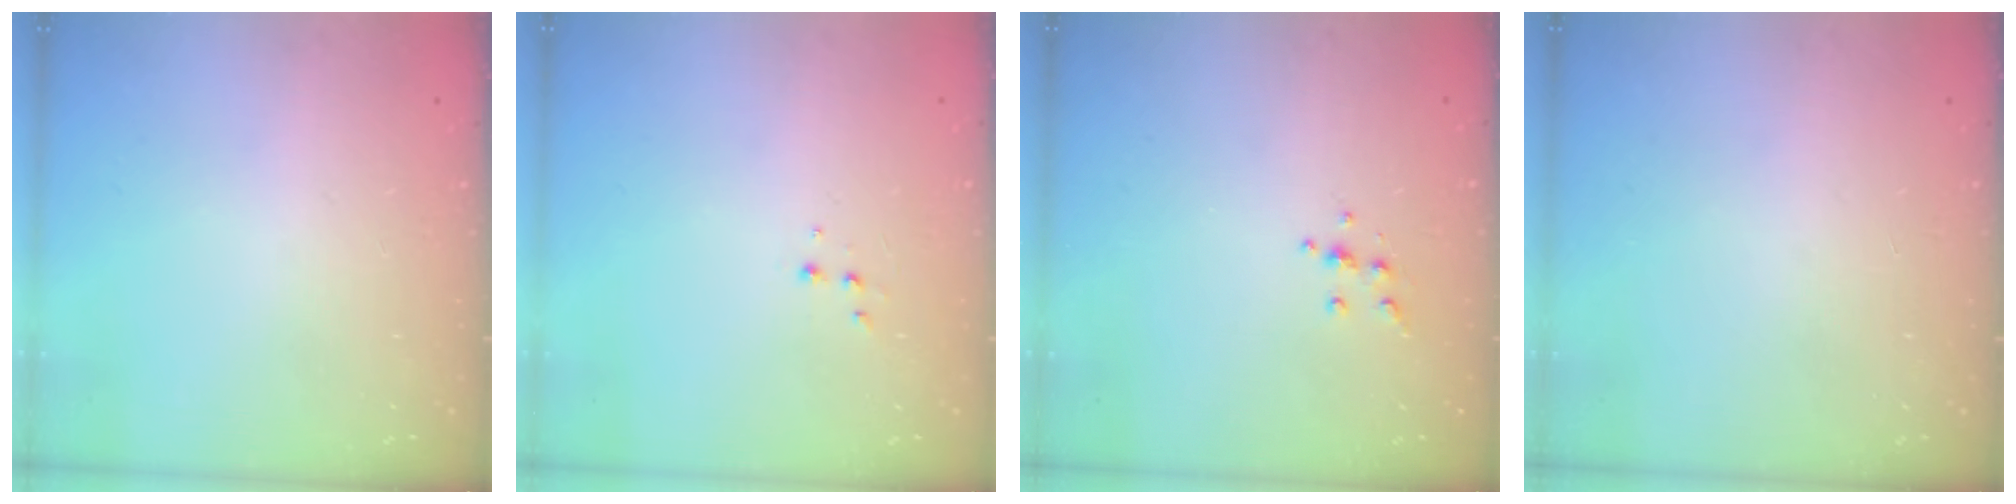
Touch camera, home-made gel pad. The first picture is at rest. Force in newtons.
{"total": 1.9, "press": 1.9, "slide": 0.2}
{"total": 4.2, "press": 4.2, "slide": 0.4}
{"total": 0.0}